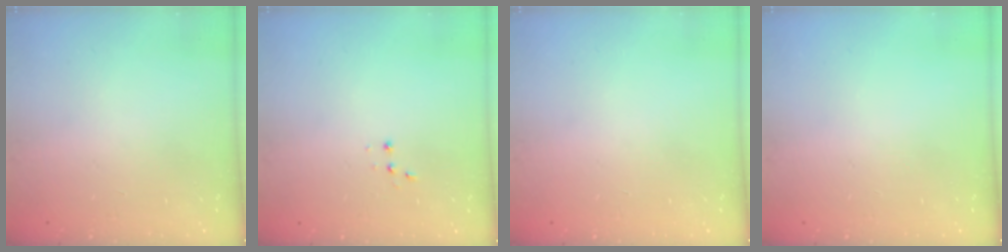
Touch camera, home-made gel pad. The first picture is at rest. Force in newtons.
{"total": 2.8, "press": 2.7, "slide": 0.7}
{"total": 0.0}
{"total": 0.0}